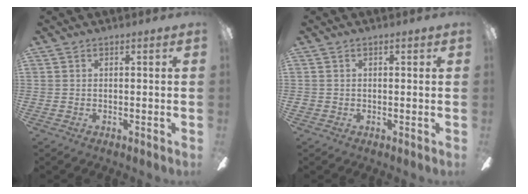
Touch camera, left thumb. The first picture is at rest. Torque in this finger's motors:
{"motor_torque": [-0.22, 0.59, 0.23, -0.07, -0.03]}